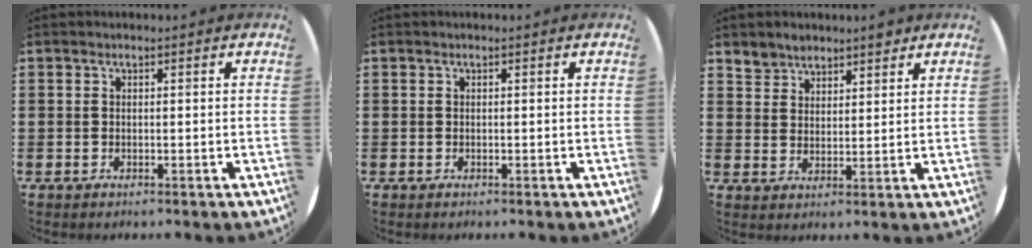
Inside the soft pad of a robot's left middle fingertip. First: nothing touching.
{"total": 0.0}
{"total": 4.0, "force": [3.7, 1.5, 0.1], "torque": [-0.011, -0.005, 0.071]}